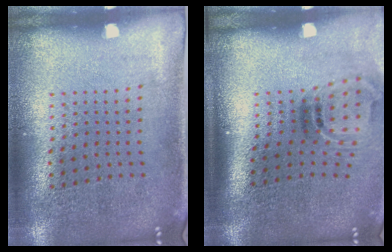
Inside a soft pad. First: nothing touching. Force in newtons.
{"total": 1.9, "press": 1.2, "slide": 1.5}